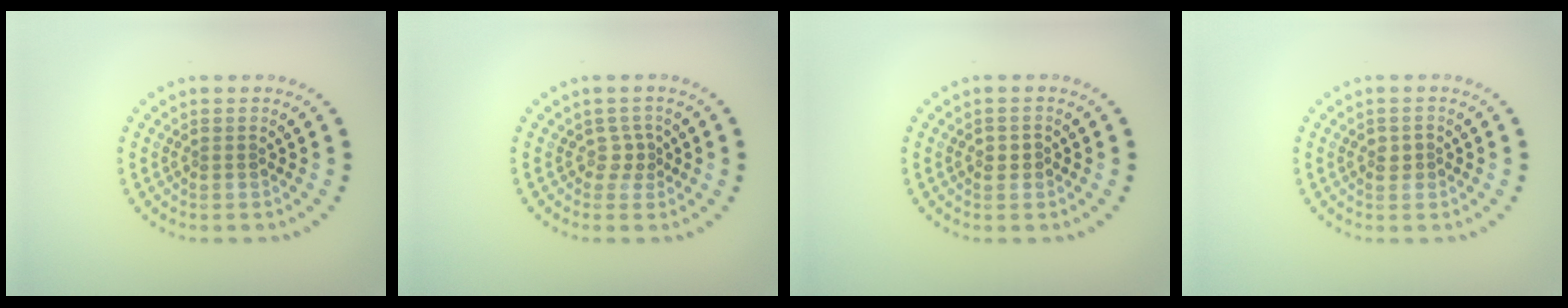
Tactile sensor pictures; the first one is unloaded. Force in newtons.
{"total": 1.4, "press": 0.9, "slide": 1.1}
{"total": 1.0, "press": 1.0, "slide": 0.2}
{"total": 1.2, "press": 1.2, "slide": 0.1}